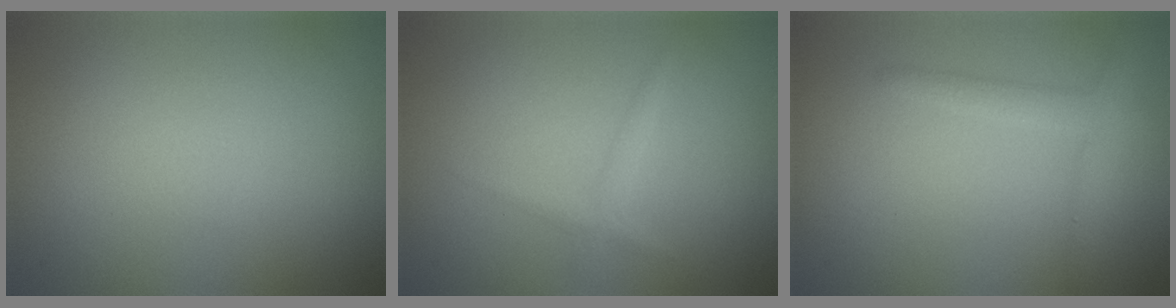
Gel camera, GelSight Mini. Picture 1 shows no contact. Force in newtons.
{"total": 1.1, "press": 1.1, "slide": 0.1}
{"total": 2.5, "press": 2.5, "slide": 0.1}